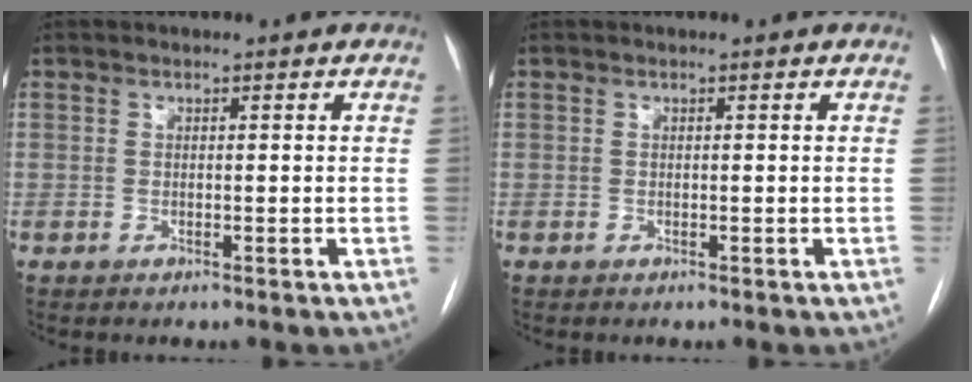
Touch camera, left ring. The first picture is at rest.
{"total": 0.0}